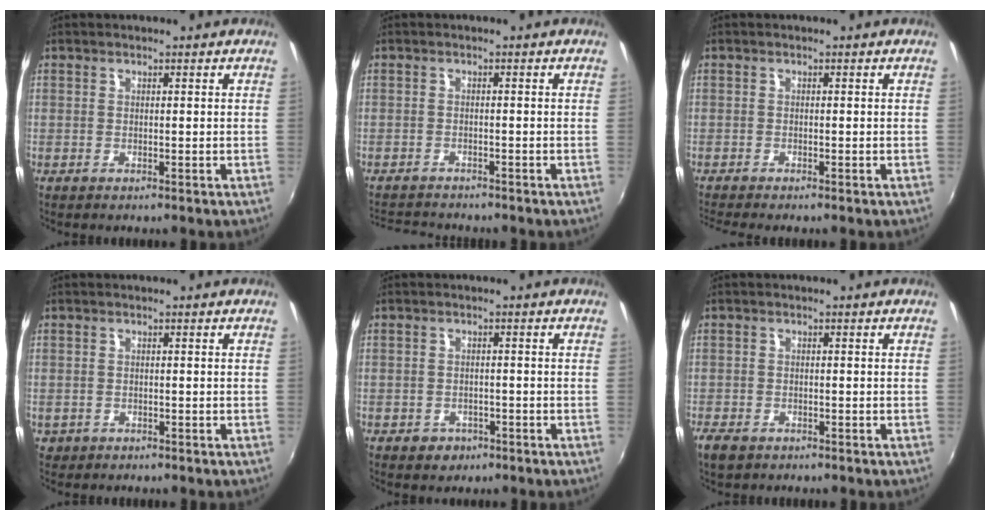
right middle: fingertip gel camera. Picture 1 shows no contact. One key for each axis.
{"total": 5.3, "fx": -5.1, "fy": 1.1, "fz": 1.2, "tx": -0.040, "ty": -0.008, "tz": -0.085}
{"total": 2.3, "fx": -2.1, "fy": -0.1, "fz": 1.0, "tx": -0.024, "ty": -0.017, "tz": -0.042}
{"total": 1.7, "fx": -0.7, "fy": 1.5, "fz": 0.5, "tx": -0.016, "ty": -0.004, "tz": -0.008}
{"total": 3.0, "fx": -1.6, "fy": 2.4, "fz": 0.8, "tx": -0.021, "ty": 0.000, "tz": -0.021}
{"total": 3.3, "fx": -2.4, "fy": 1.7, "fz": 1.5, "tx": -0.041, "ty": -0.011, "tz": -0.047}